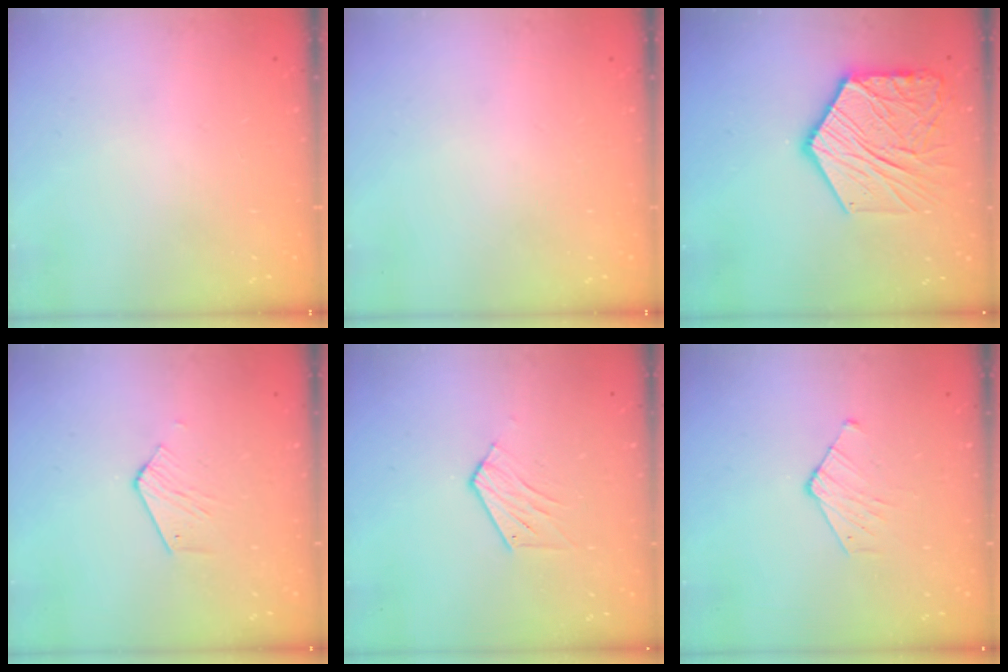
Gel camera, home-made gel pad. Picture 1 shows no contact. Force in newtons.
{"total": 0.0}
{"total": 17.8, "press": 17.8, "slide": 1.4}
{"total": 3.5, "press": 3.5, "slide": 0.2}
{"total": 5.3, "press": 5.3, "slide": 0.3}
{"total": 4.1, "press": 4.1, "slide": 0.5}